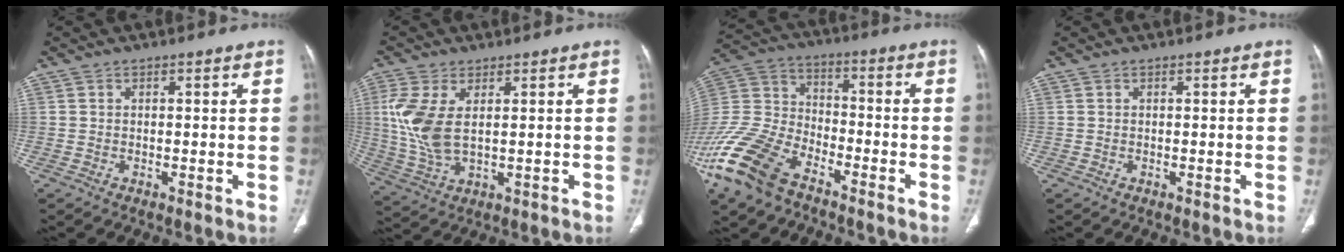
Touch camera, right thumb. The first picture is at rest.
{"total": 9.5, "force": [1.7, 4.6, 8.1], "torque": [-0.191, -0.006, 0.044]}
{"total": 18.9, "force": [-12.2, 9.9, 10.5], "torque": [-0.236, 0.040, -0.235]}
{"total": 0.0}